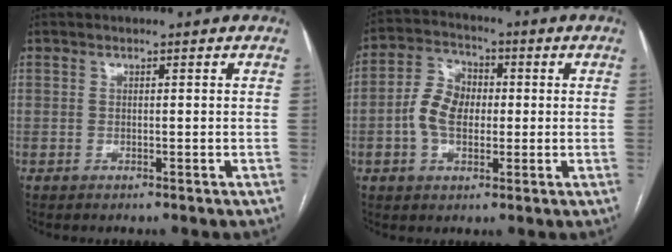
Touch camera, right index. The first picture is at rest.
{"total": 7.8, "force": [-0.7, 5.2, 5.8], "torque": [-0.131, 0.021, -0.015]}